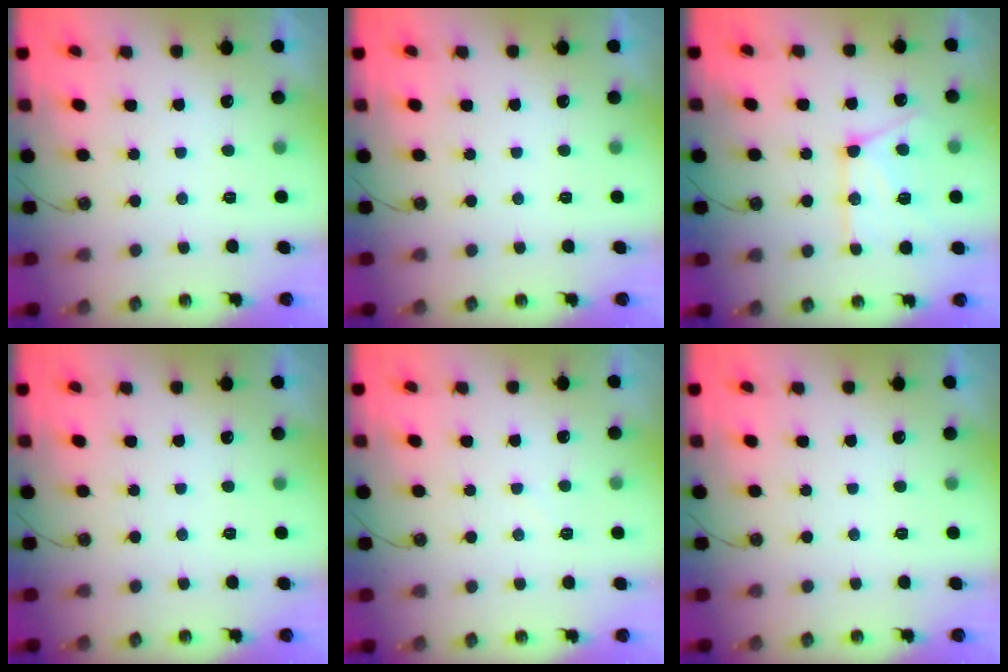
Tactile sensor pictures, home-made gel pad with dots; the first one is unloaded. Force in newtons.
{"total": 0.0}
{"total": 15.1, "press": 15.0, "slide": 1.4}
{"total": 0.0}
{"total": 5.5, "press": 5.5, "slide": 0.6}
{"total": 0.0}